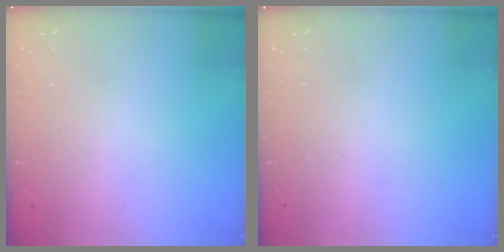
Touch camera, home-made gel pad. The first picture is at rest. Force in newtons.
{"total": 0.0}